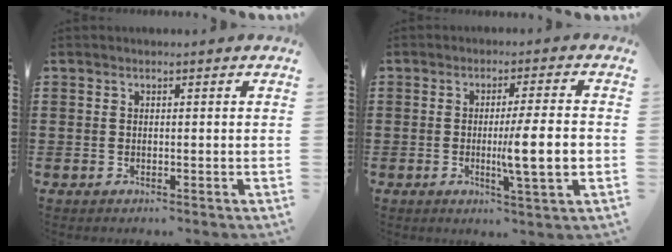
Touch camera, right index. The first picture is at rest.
{"total": 8.0, "force": [-1.1, 0.5, 7.9], "torque": [-0.122, -0.011, -0.021]}